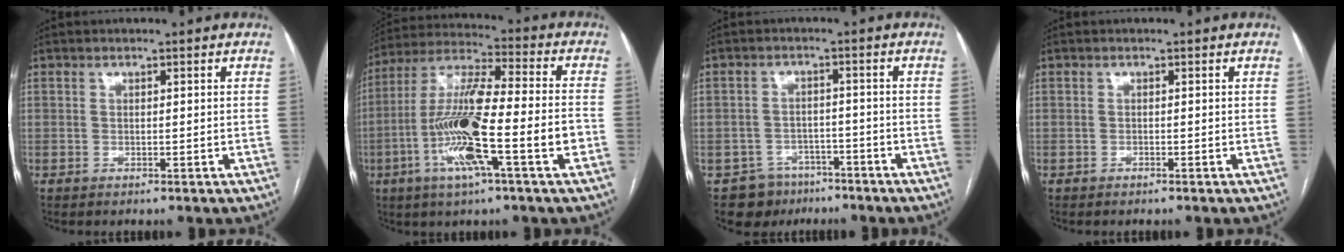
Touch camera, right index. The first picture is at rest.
{"total": 16.8, "force": [-4.9, 1.3, 16.0], "torque": [-0.310, -0.001, -0.090]}
{"total": 6.0, "force": [-4.2, 4.2, -0.1], "torque": [0.013, 0.012, -0.061]}
{"total": 0.0}